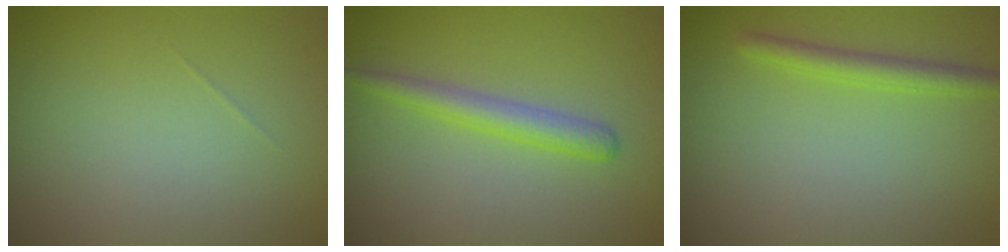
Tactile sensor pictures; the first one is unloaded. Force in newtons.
{"total": 2.4, "press": 2.4, "slide": 0.2}
{"total": 2.0, "press": 2.0, "slide": 0.1}